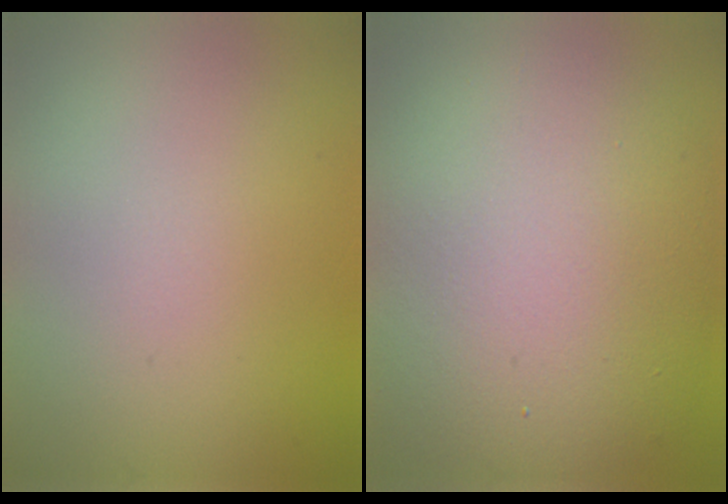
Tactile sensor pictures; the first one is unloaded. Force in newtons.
{"total": 12.9, "press": 12.9, "slide": 0.4}